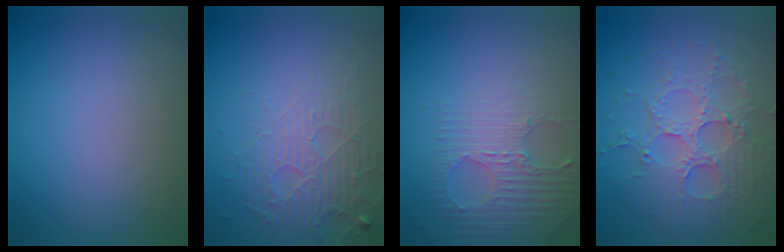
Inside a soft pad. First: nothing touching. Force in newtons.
{"total": 5.1, "press": 3.4, "slide": 3.8}
{"total": 3.2, "press": 3.1, "slide": 0.7}
{"total": 5.2, "press": 4.6, "slide": 2.3}